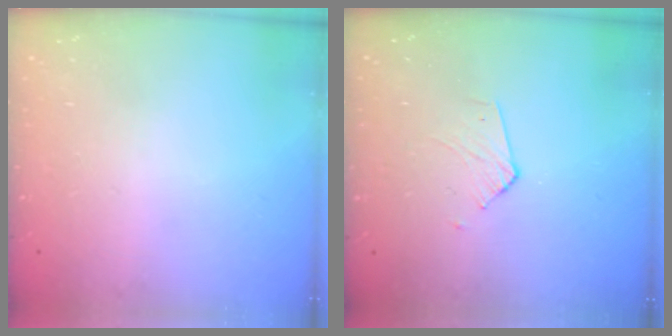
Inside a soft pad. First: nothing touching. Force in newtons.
{"total": 2.9, "press": 2.9, "slide": 0.2}